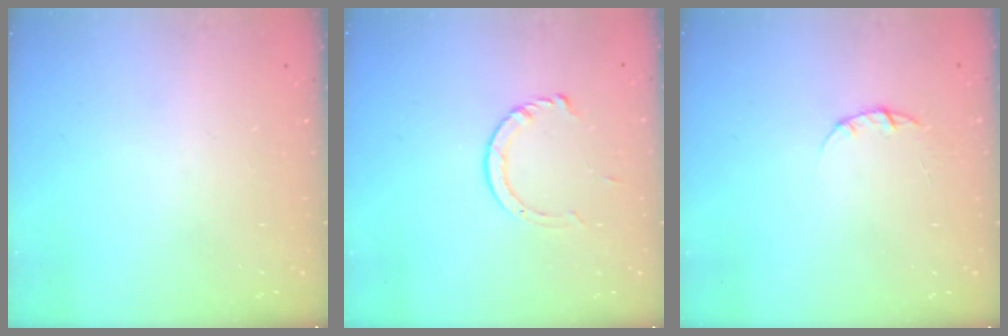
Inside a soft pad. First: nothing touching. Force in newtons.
{"total": 3.9, "press": 3.9, "slide": 0.4}
{"total": 3.2, "press": 3.1, "slide": 0.4}